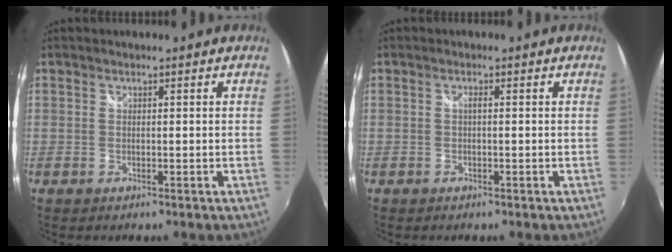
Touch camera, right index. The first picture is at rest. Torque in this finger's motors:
{"motor_torque": [0.23, 0.06, 0.09, 0.03]}